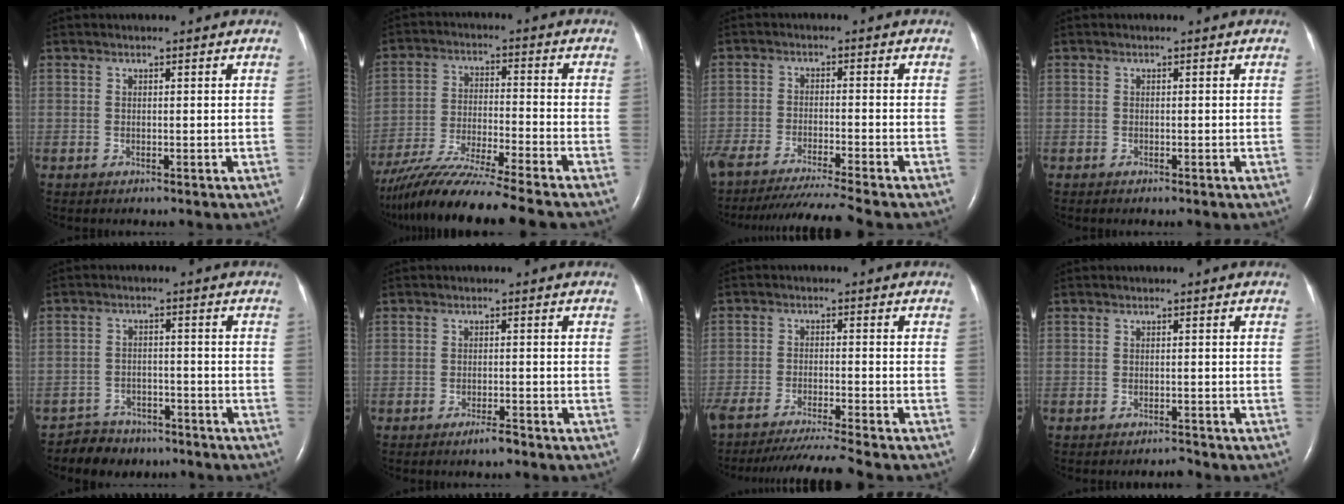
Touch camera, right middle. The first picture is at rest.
{"total": 15.9, "force": [-13.7, -1.5, 7.9], "torque": [-0.149, -0.039, -0.238]}
{"total": 13.0, "force": [-11.6, -2.0, 5.4], "torque": [-0.068, -0.034, -0.188]}
{"total": 0.0}
{"total": 5.7, "force": [-4.6, 3.3, 0.0], "torque": [0.002, 0.006, -0.074]}
{"total": 2.1, "force": [-1.7, 0.2, 1.3], "torque": [-0.027, -0.003, -0.028]}
{"total": 11.3, "force": [-10.1, -2.0, 4.5], "torque": [-0.053, -0.029, -0.165]}
{"total": 1.0, "force": [-1.0, -0.1, 0.0], "torque": [-0.001, -0.004, -0.012]}